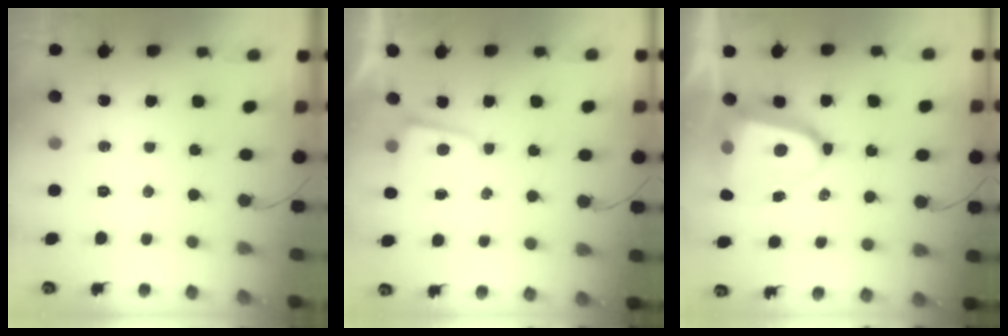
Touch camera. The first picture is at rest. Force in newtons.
{"total": 2.2, "press": 2.2, "slide": 0.4}
{"total": 10.3, "press": 10.2, "slide": 1.2}